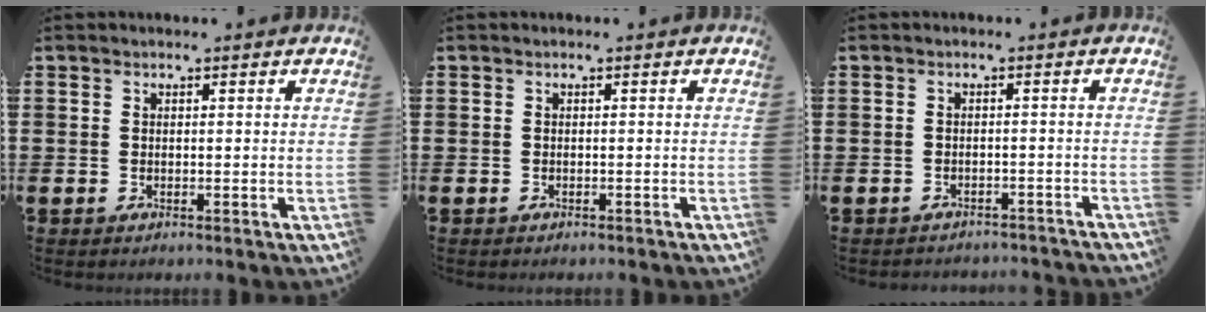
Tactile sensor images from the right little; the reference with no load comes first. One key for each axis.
{"total": 0.0}
{"total": 1.3, "fx": -1.3, "fy": 0.0, "fz": -0.1, "tx": -0.002, "ty": 0.003, "tz": -0.028}